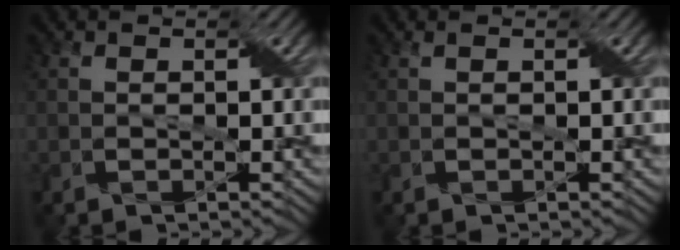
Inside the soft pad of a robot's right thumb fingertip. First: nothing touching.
{"total": 0.6, "force": [0.1, 0.1, 0.6], "torque": [-0.009, 0.003, 0.002]}